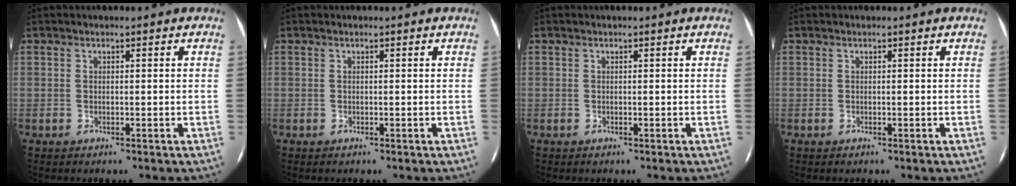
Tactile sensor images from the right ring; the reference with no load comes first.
{"total": 0.0}
{"total": 0.0}
{"total": 0.0}